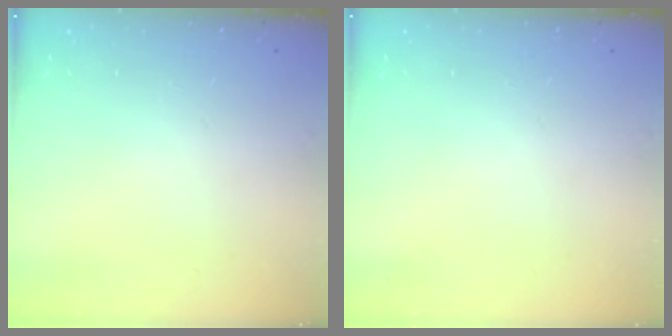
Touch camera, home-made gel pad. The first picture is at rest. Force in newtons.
{"total": 0.0}